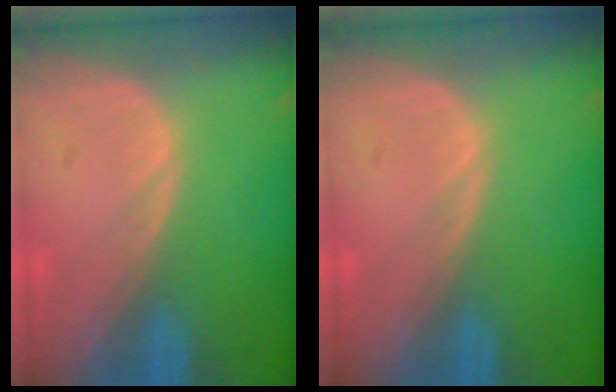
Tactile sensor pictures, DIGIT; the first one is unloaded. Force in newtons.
{"total": 0.0}